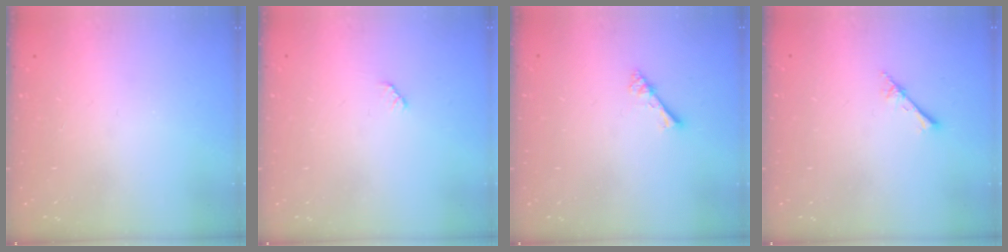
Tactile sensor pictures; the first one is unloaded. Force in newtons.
{"total": 2.5, "press": 2.5, "slide": 0.4}
{"total": 2.7, "press": 2.7, "slide": 0.2}
{"total": 2.6, "press": 2.6, "slide": 0.3}